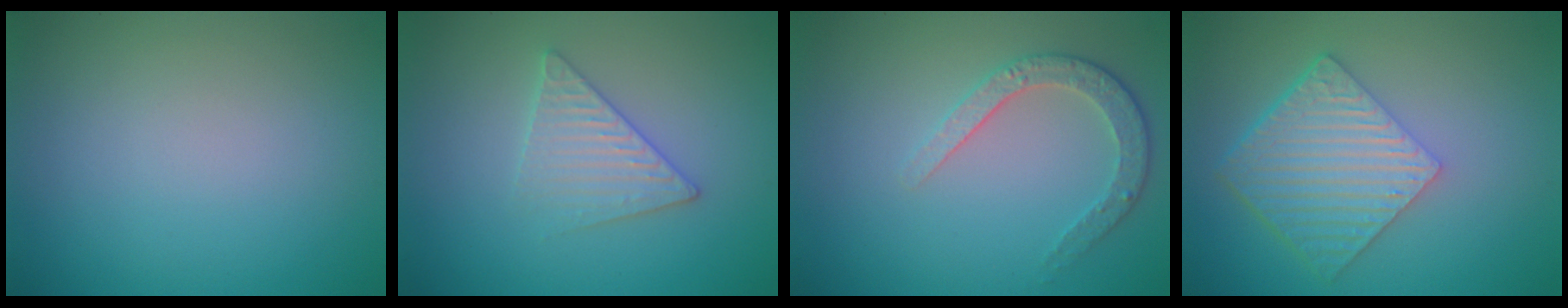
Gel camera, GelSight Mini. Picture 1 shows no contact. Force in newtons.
{"total": 3.0, "press": 3.0, "slide": 0.3}
{"total": 2.6, "press": 2.5, "slide": 0.8}
{"total": 6.4, "press": 4.4, "slide": 4.6}